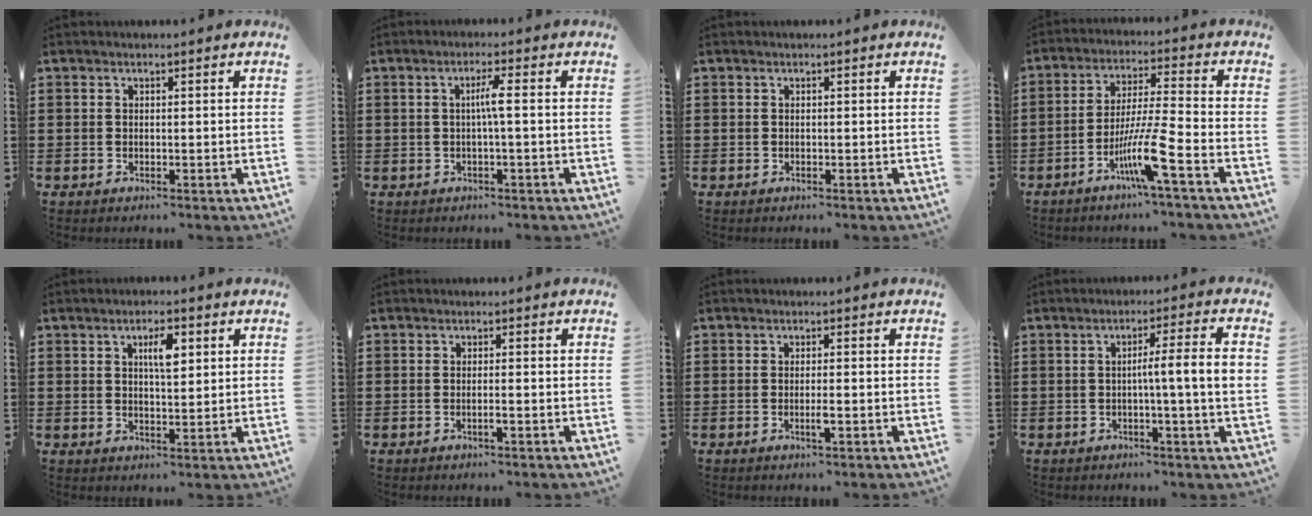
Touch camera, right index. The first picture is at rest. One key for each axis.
{"total": 2.6, "fx": -0.2, "fy": -0.2, "fz": 2.6, "tx": -0.049, "ty": -0.002, "tz": -0.008}
{"total": 0.0}
{"total": 9.6, "fx": -5.1, "fy": 0.1, "fz": 8.2, "tx": -0.167, "ty": -0.011, "tz": -0.099}
{"total": 4.0, "fx": 1.4, "fy": 1.3, "fz": 3.5, "tx": -0.058, "ty": 0.004, "tz": 0.018}
{"total": 1.3, "fx": -0.6, "fy": 0.0, "fz": 1.1, "tx": -0.021, "ty": -0.004, "tz": -0.011}
{"total": 2.0, "fx": -0.7, "fy": 0.2, "fz": 1.8, "tx": -0.031, "ty": 0.000, "tz": -0.014}
{"total": 6.5, "fx": -0.3, "fy": -0.1, "fz": 6.5, "tx": -0.116, "ty": -0.003, "tz": -0.011}